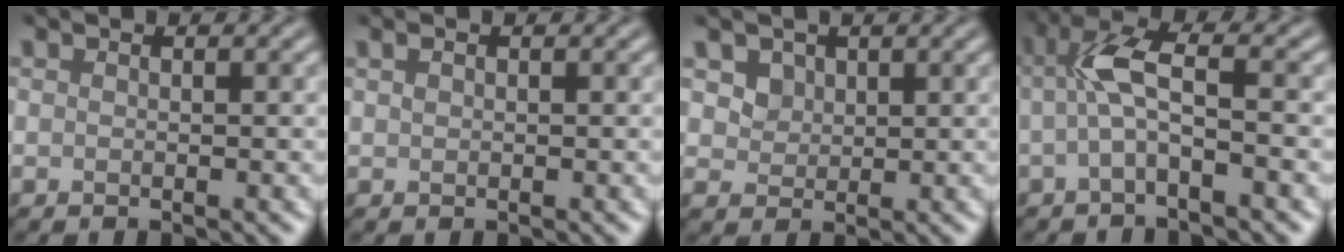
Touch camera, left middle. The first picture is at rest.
{"total": 0.6, "force": [0.3, 0.3, 0.4], "torque": [-0.012, 0.004, 0.006]}
{"total": 2.4, "force": [1.4, 1.7, 0.9], "torque": [-0.032, -0.008, 0.040]}
{"total": 3.6, "force": [-0.6, 0.6, 3.5], "torque": [-0.078, 0.015, -0.017]}